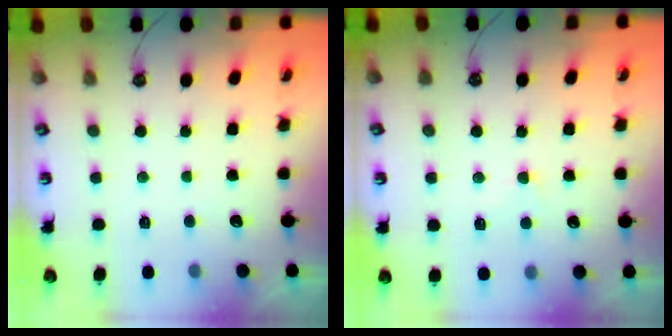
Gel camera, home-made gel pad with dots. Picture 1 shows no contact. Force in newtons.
{"total": 0.9, "press": 0.5, "slide": 0.8}